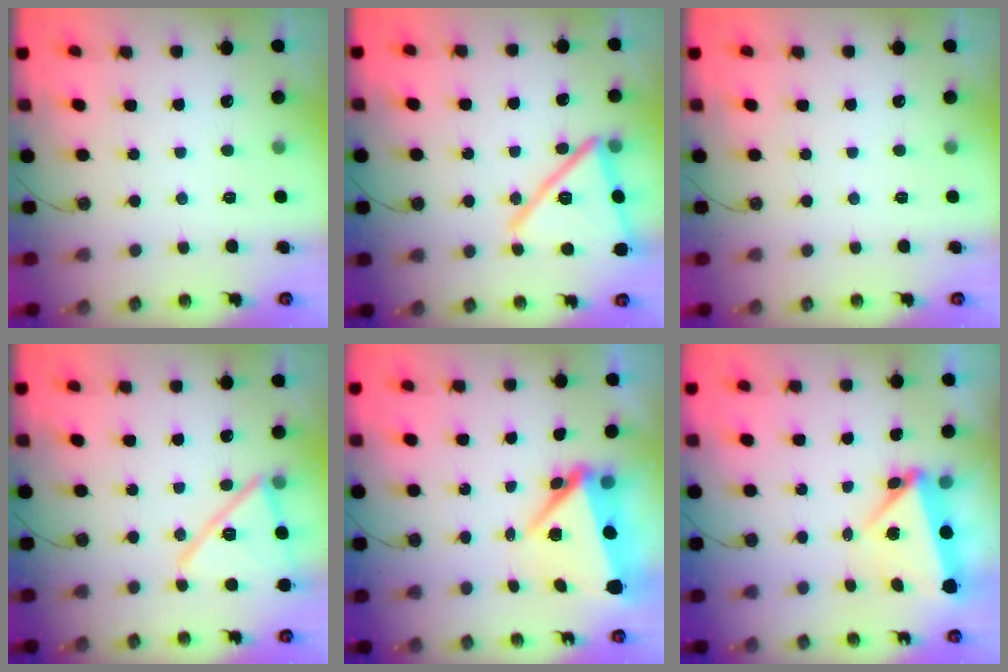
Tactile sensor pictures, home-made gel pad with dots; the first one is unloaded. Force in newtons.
{"total": 20.0, "press": 19.9, "slide": 1.4}
{"total": 0.0}
{"total": 15.2, "press": 15.2, "slide": 0.8}
{"total": 6.7, "press": 6.6, "slide": 1.5}
{"total": 6.9, "press": 4.9, "slide": 4.9}